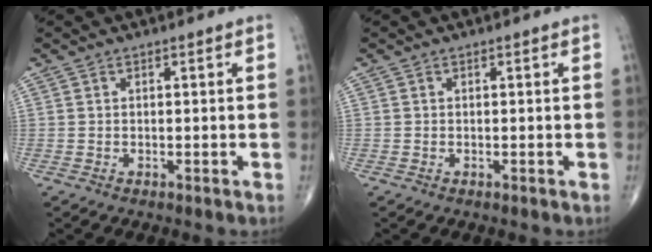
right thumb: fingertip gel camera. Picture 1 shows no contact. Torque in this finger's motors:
{"motor_torque": [0.01, 0.00, 0.06, 0.11, -0.02]}